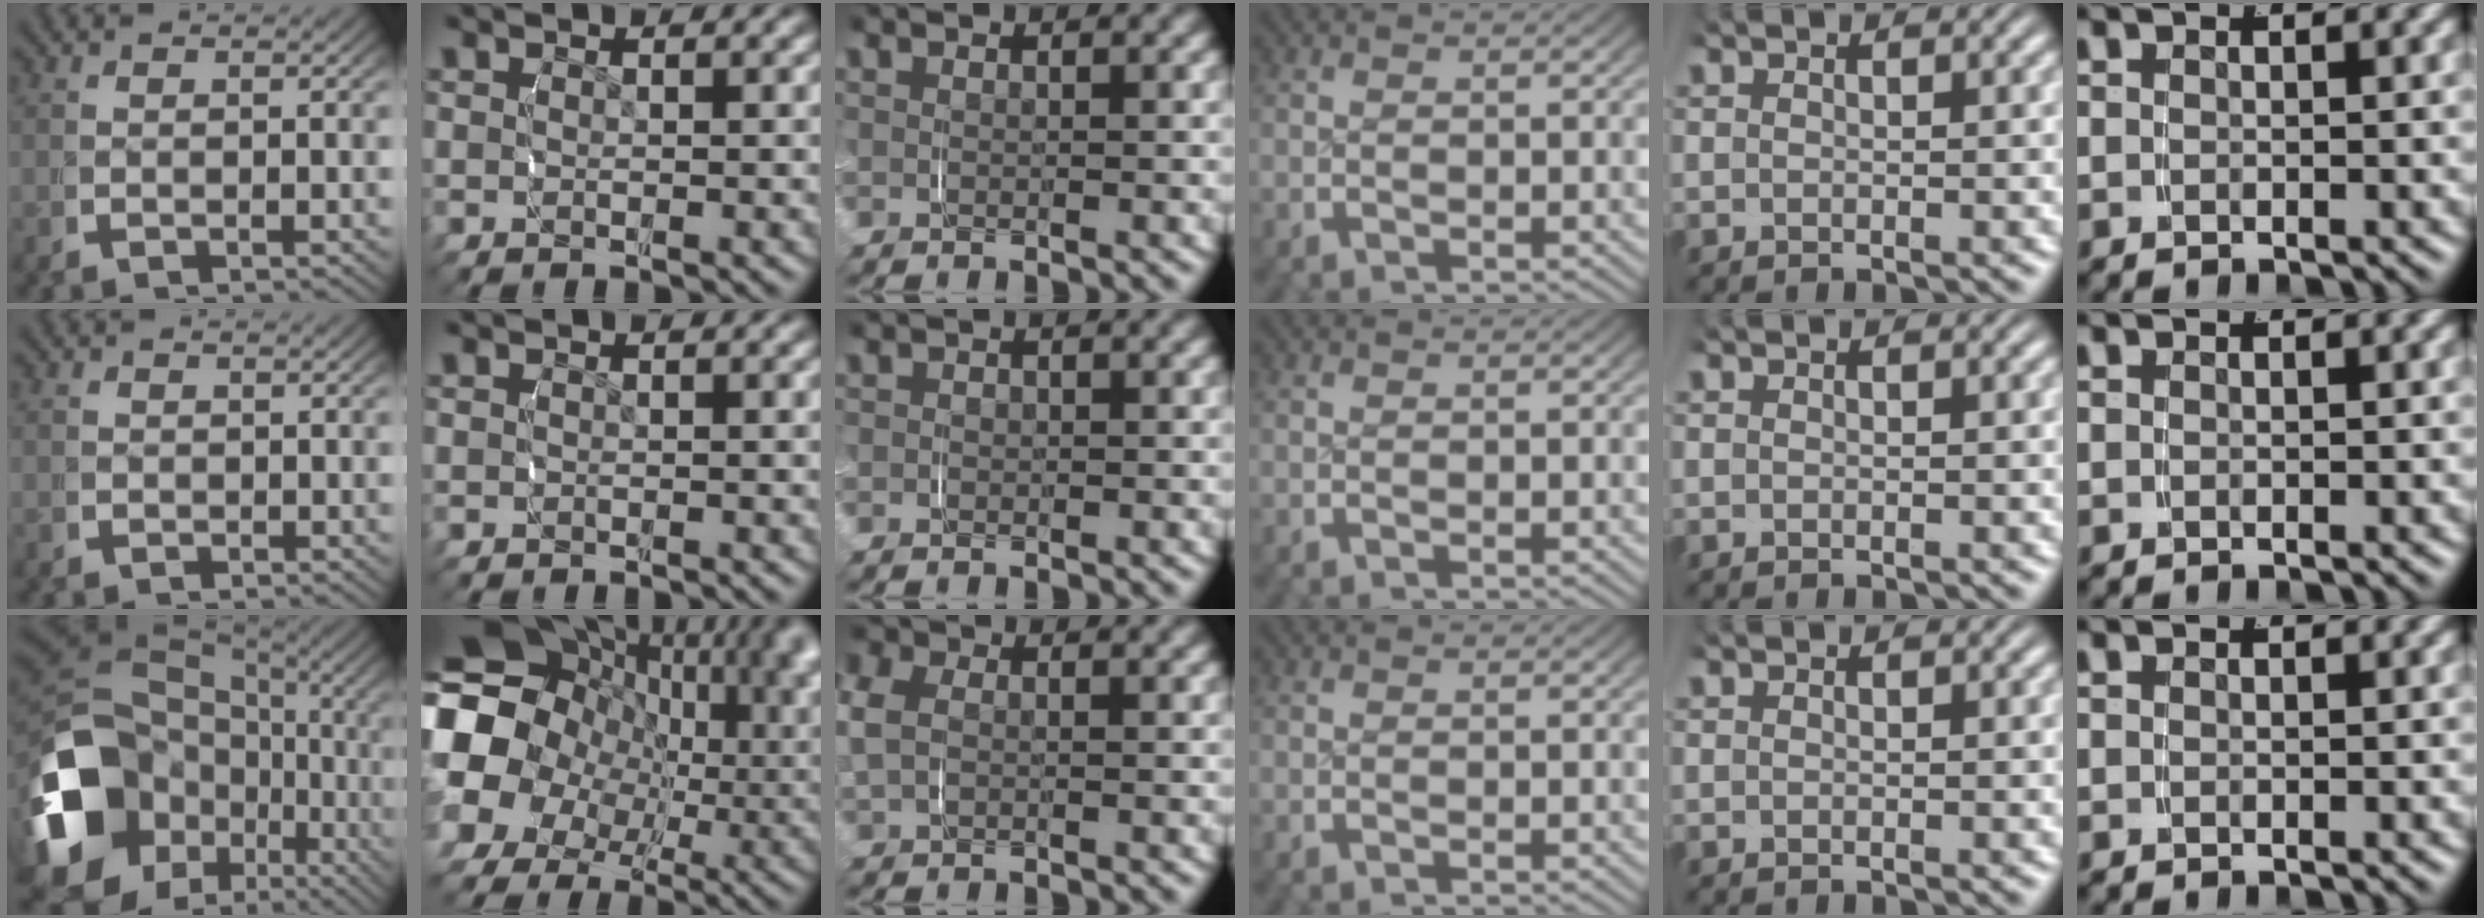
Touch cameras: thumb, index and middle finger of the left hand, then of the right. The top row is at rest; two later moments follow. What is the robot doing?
{"motion": "grasp_and_lifting", "object": "knife"}